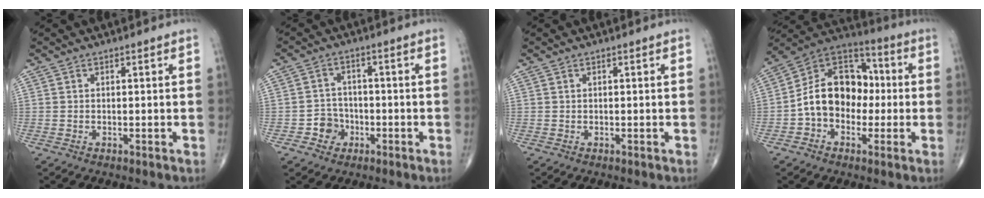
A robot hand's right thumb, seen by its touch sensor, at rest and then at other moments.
{"total": 4.5, "force": [-1.9, 3.9, 1.0], "torque": [0.011, 0.017, -0.035]}
{"total": 0.0}
{"total": 15.0, "force": [-1.3, 11.0, 10.2], "torque": [-0.137, 0.046, -0.037]}